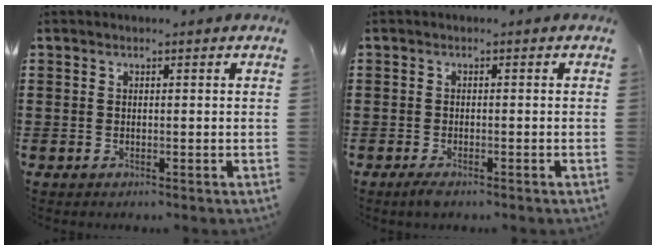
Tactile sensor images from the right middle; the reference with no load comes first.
{"total": 1.2, "force": [-0.8, 0.3, 0.8], "torque": [-0.022, -0.006, -0.018]}